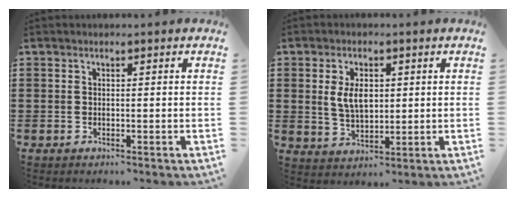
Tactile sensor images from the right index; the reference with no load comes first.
{"total": 5.3, "force": [1.0, 3.2, 4.1], "torque": [-0.086, 0.005, 0.014]}